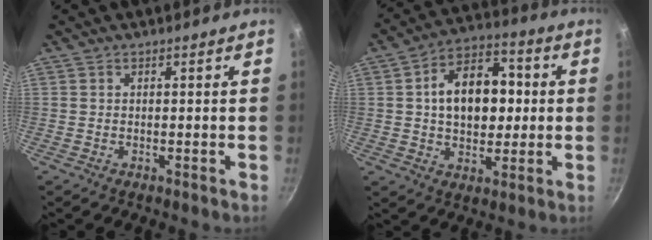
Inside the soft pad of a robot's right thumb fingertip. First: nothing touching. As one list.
[{"total": 15.2, "force": [1.4, 10.3, 11.1], "torque": [-0.131, 0.023, 0.013]}]